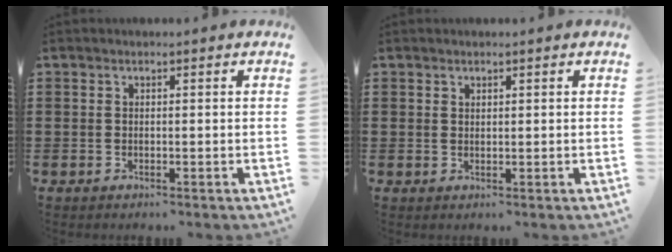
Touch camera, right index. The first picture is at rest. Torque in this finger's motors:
{"motor_torque": [-0.29, 0.59, -0.04, -0.01]}